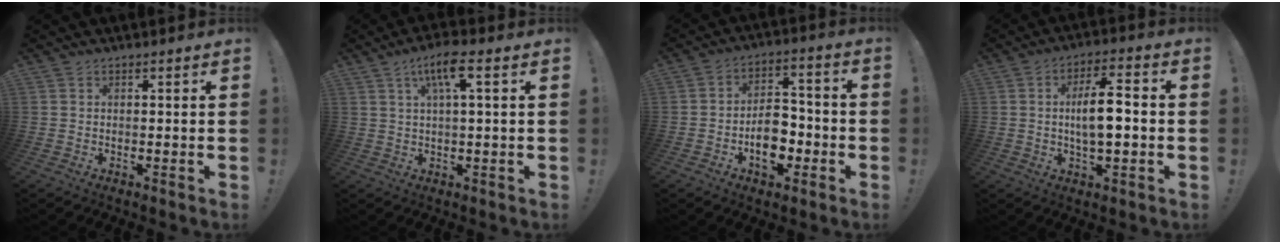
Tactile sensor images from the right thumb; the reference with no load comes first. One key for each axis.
{"total": 8.0, "fx": 2.8, "fy": 1.6, "fz": 7.3, "tx": -0.131, "ty": 0.002, "tz": 0.045}
{"total": 11.3, "fx": -3.8, "fy": 7.5, "fz": 7.6, "tx": -0.112, "ty": 0.026, "tz": -0.064}
{"total": 9.9, "fx": -0.7, "fy": 3.6, "fz": 9.2, "tx": -0.162, "ty": 0.007, "tz": -0.018}